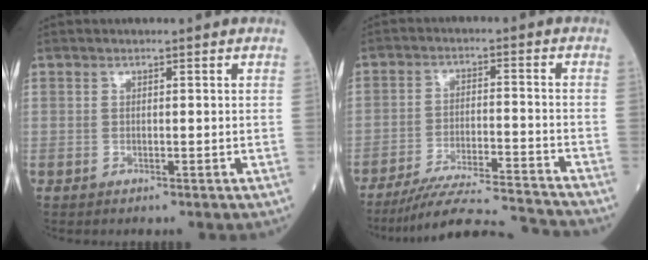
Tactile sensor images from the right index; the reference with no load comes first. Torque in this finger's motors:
{"motor_torque": [-0.67, -0.74, 0.07, 0.00]}